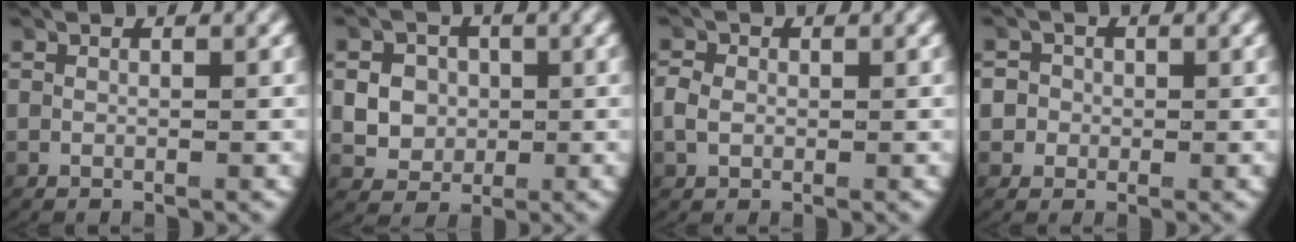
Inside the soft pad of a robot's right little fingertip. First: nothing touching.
{"total": 5.3, "force": [-0.2, 4.9, 1.9], "torque": [-0.031, -0.004, -0.005]}
{"total": 1.7, "force": [-0.1, 1.5, 0.8], "torque": [-0.023, 0.003, -0.001]}
{"total": 3.4, "force": [0.0, 3.3, 1.0], "torque": [-0.027, 0.001, -0.009]}